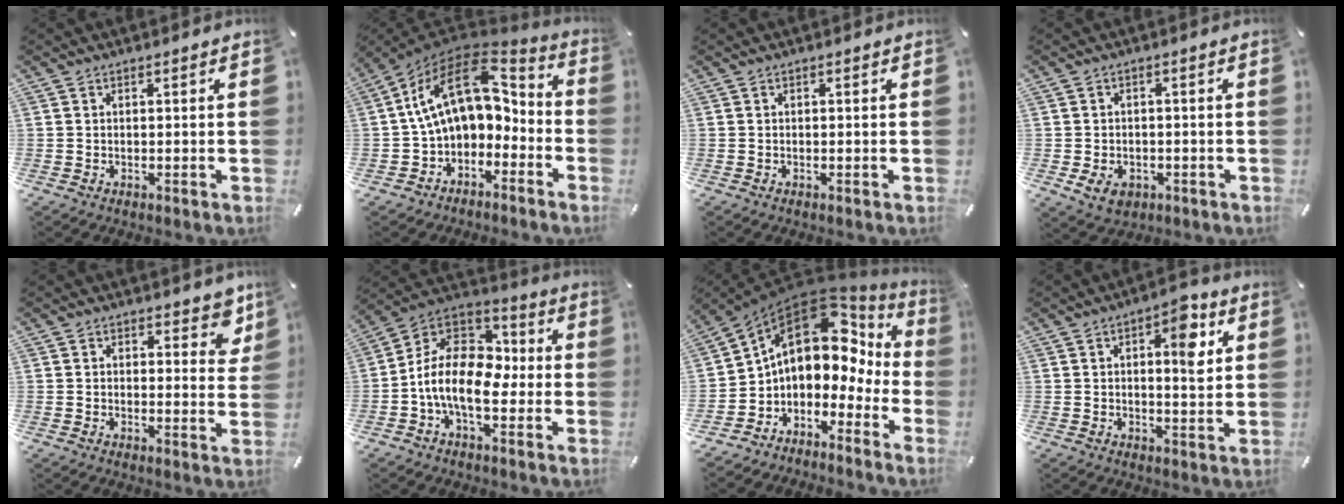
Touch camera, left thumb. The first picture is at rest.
{"total": 16.3, "force": [3.8, 10.6, 11.9], "torque": [-0.219, -0.016, 0.070]}
{"total": 0.0}
{"total": 5.0, "force": [-1.9, 3.8, 2.6], "torque": [-0.045, 0.005, -0.036]}
{"total": 5.3, "force": [3.3, 3.1, 2.8], "torque": [-0.005, -0.020, 0.051]}
{"total": 14.7, "force": [-4.6, 8.6, 11.0], "torque": [-0.237, 0.011, -0.083]}
{"total": 13.6, "force": [5.9, 9.2, 8.2], "torque": [-0.124, -0.047, 0.094]}
{"total": 8.3, "force": [2.8, 3.5, 7.0], "torque": [-0.084, -0.013, 0.036]}